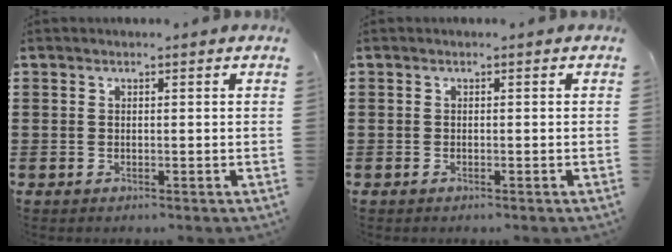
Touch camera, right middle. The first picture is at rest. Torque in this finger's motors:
{"motor_torque": [0.02, 0.23, 0.00, -0.01]}